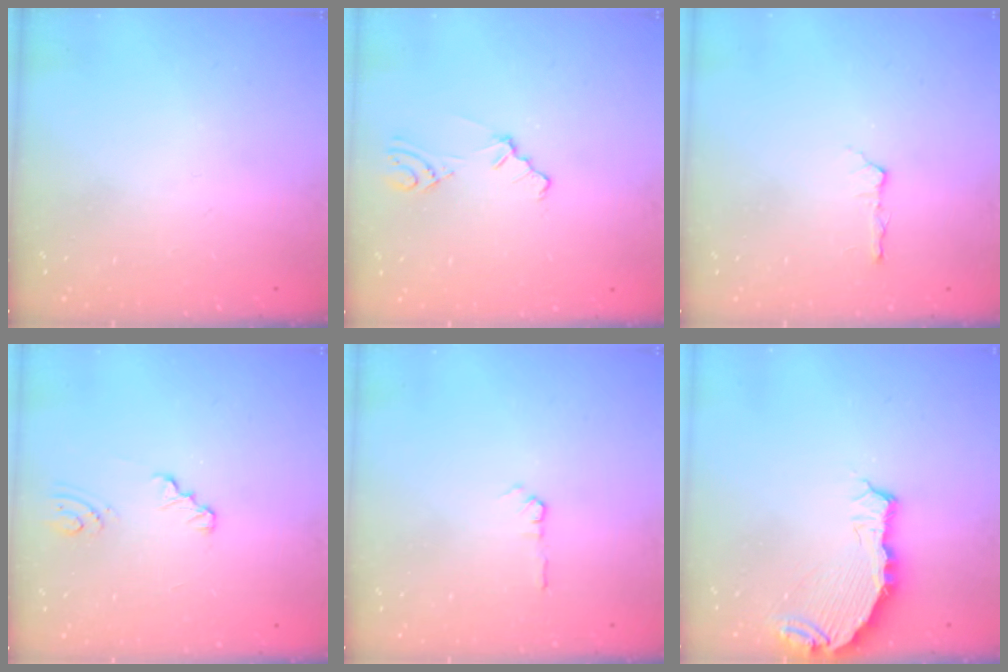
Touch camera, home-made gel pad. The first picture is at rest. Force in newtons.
{"total": 2.8, "press": 2.8, "slide": 0.7}
{"total": 2.9, "press": 2.4, "slide": 1.6}
{"total": 2.6, "press": 2.6, "slide": 0.3}
{"total": 3.5, "press": 3.5, "slide": 0.5}
{"total": 6.7, "press": 6.0, "slide": 2.9}